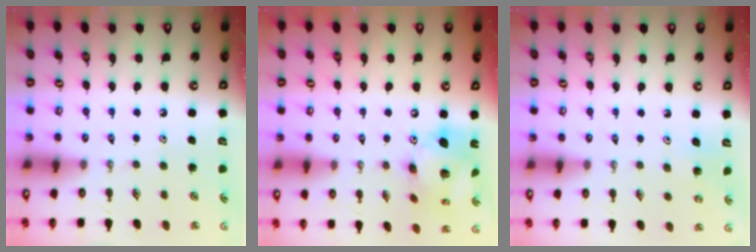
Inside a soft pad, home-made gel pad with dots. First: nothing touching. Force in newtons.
{"total": 15.6, "press": 15.5, "slide": 1.6}
{"total": 4.6, "press": 4.6, "slide": 0.3}